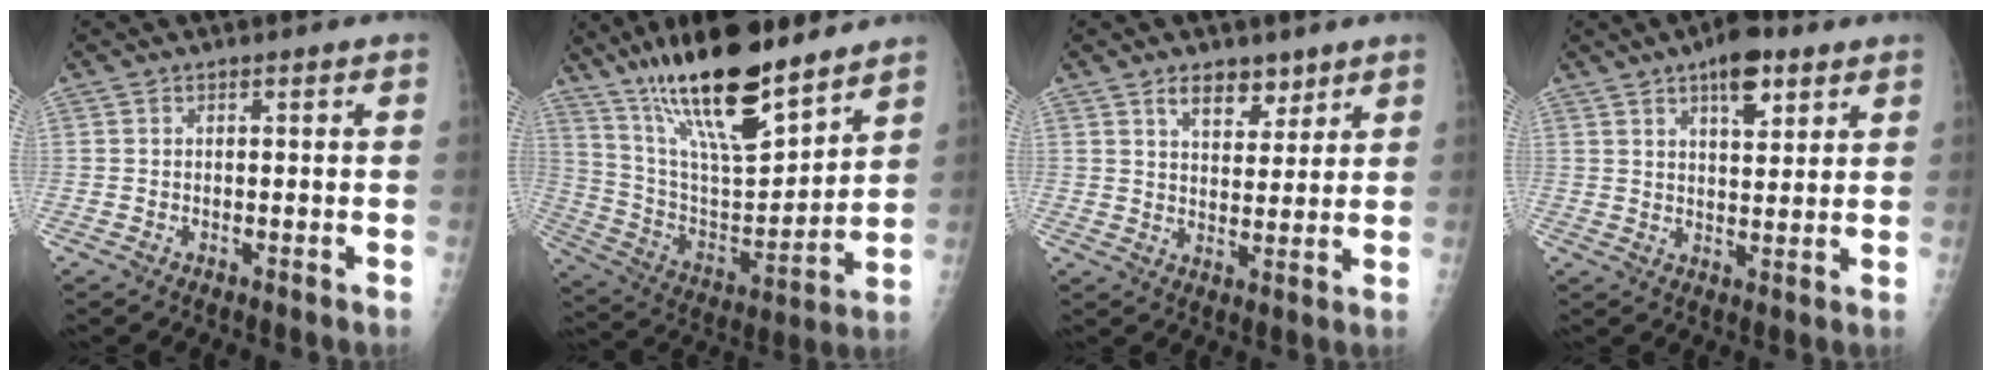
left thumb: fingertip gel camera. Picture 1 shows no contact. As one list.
[{"total": 23.6, "force": [16.9, 6.4, 15.2], "torque": [-0.240, -0.071, 0.304]}, {"total": 6.6, "force": [4.4, 3.6, 3.3], "torque": [-0.023, -0.029, 0.073]}, {"total": 8.4, "force": [4.8, 3.6, 5.9], "torque": [-0.066, -0.022, 0.070]}]